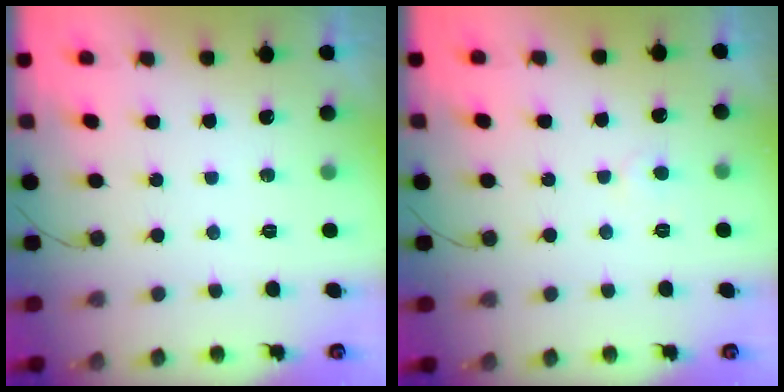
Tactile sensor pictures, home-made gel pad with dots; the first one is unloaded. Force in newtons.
{"total": 2.8, "press": 2.8, "slide": 0.3}